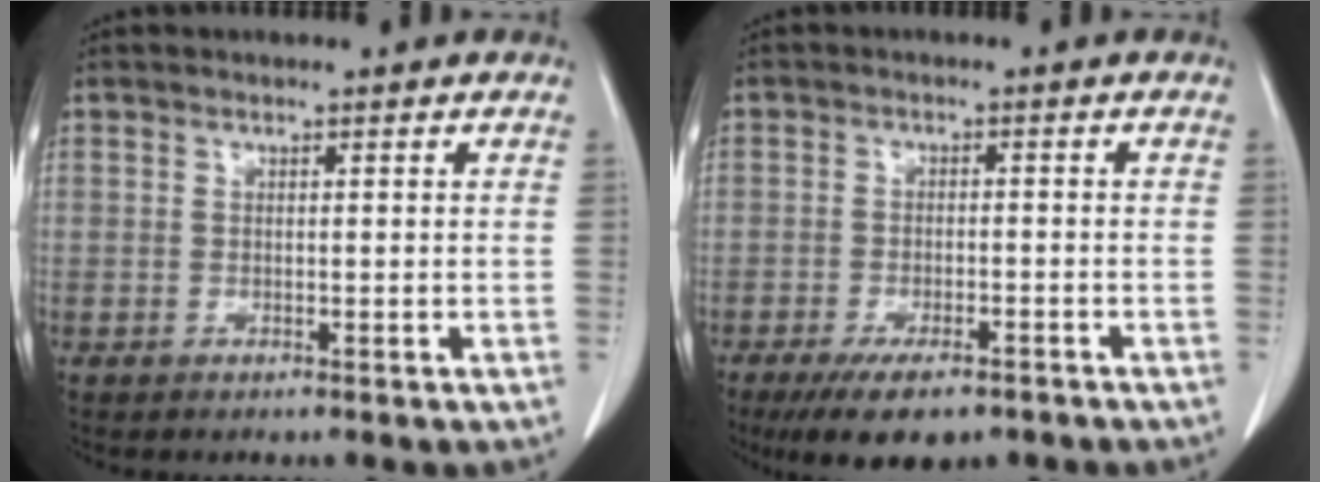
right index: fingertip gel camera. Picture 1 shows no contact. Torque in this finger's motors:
{"motor_torque": [-0.42, -0.41, -0.10, -0.06]}